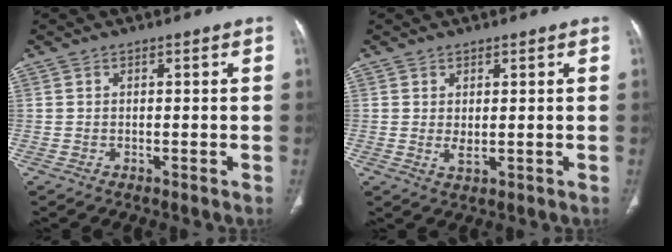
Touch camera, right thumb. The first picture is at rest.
{"total": 1.9, "force": [0.3, 0.9, 1.7], "torque": [-0.031, -0.009, 0.009]}